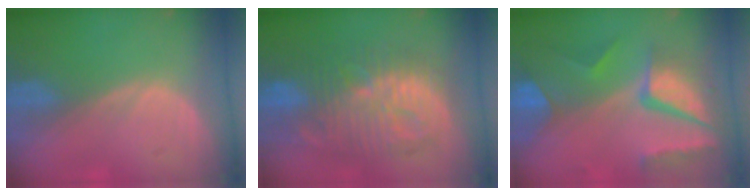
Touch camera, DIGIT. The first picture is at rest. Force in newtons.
{"total": 12.4, "press": 12.3, "slide": 1.0}
{"total": 10.9, "press": 9.0, "slide": 6.1}